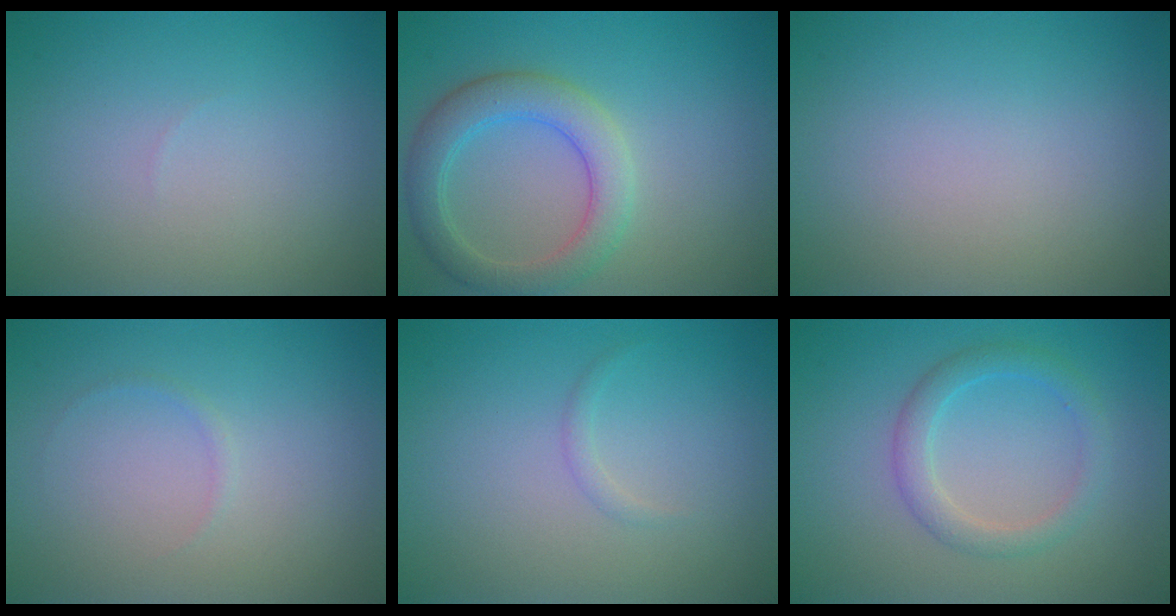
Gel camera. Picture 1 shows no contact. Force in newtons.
{"total": 4.5, "press": 4.5, "slide": 0.3}
{"total": 0.0}
{"total": 1.2, "press": 1.2, "slide": 0.2}
{"total": 0.7, "press": 0.7, "slide": 0.0}
{"total": 2.6, "press": 2.6, "slide": 0.1}